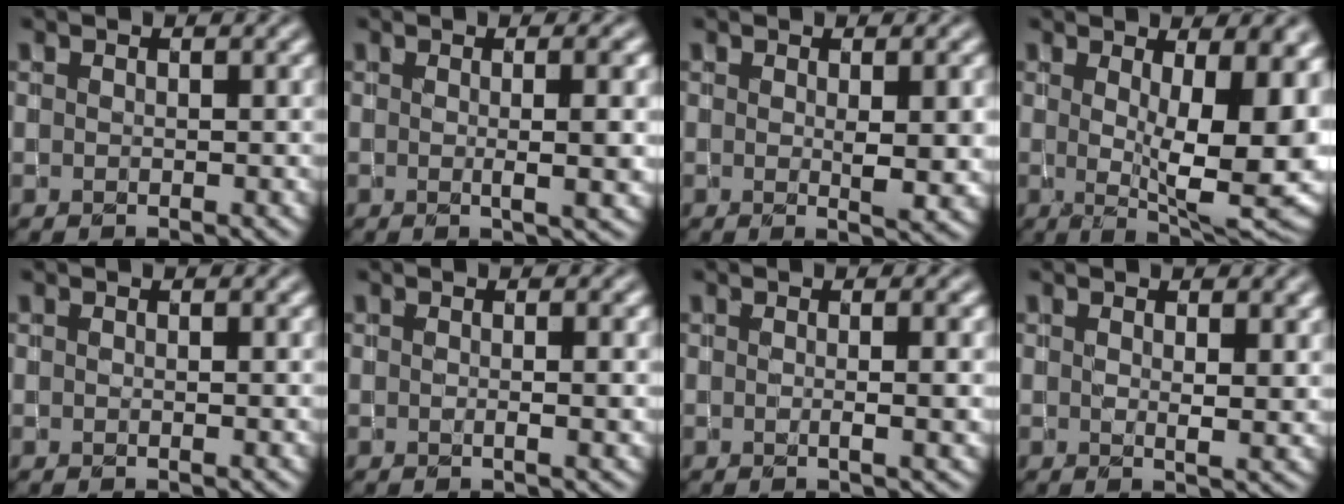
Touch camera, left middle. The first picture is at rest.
{"total": 5.3, "force": [0.4, 1.7, 5.0], "torque": [-0.042, 0.012, -0.005]}
{"total": 3.2, "force": [0.3, 0.7, 3.2], "torque": [-0.047, -0.002, 0.008]}
{"total": 13.6, "force": [0.9, 5.0, 12.6], "torque": [-0.144, -0.011, 0.022]}
{"total": 0.0}
{"total": 2.0, "force": [0.0, 0.6, 1.9], "torque": [-0.016, 0.002, -0.003]}
{"total": 2.8, "force": [0.1, 0.9, 2.7], "torque": [-0.023, 0.004, -0.006]}
{"total": 2.2, "force": [1.0, 0.6, 1.8], "torque": [-0.023, -0.005, 0.018]}